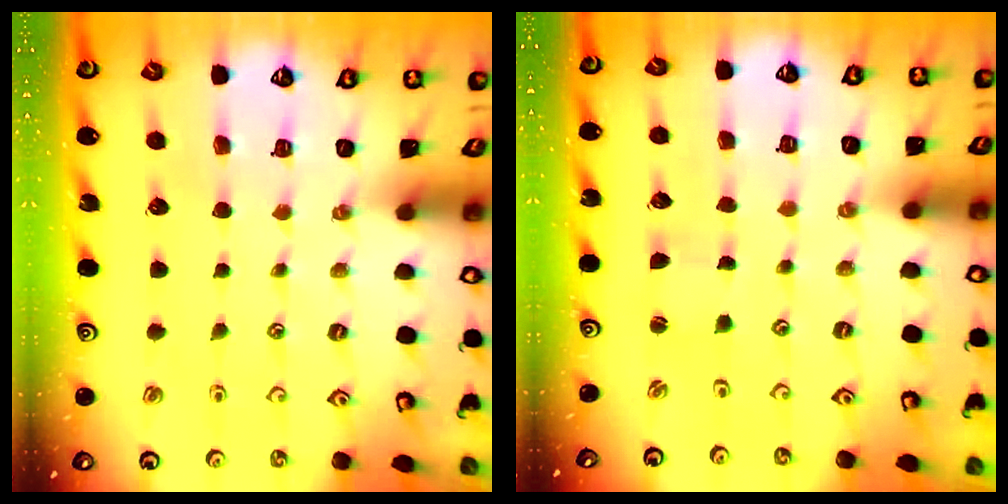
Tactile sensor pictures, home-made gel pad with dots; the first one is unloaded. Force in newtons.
{"total": 1.1, "press": 1.1, "slide": 0.1}